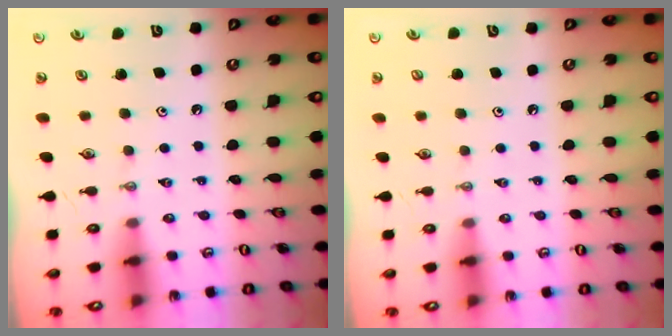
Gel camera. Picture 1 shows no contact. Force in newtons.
{"total": 1.1, "press": 0.0, "slide": 1.1}